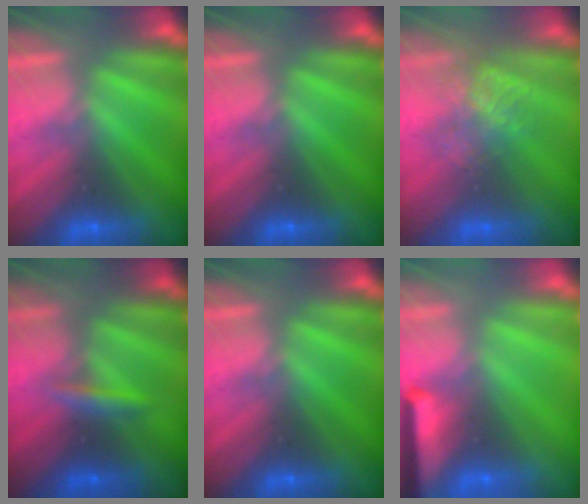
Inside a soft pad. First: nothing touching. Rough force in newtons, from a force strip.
{"total": 0.0}
{"total": 3.8}
{"total": 2.4}
{"total": 0.0}
{"total": 7.7}